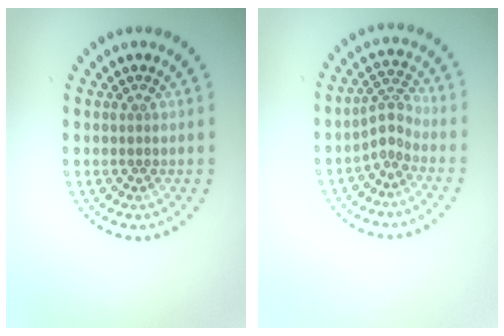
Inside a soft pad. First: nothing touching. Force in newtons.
{"total": 2.2, "press": 1.5, "slide": 1.7}